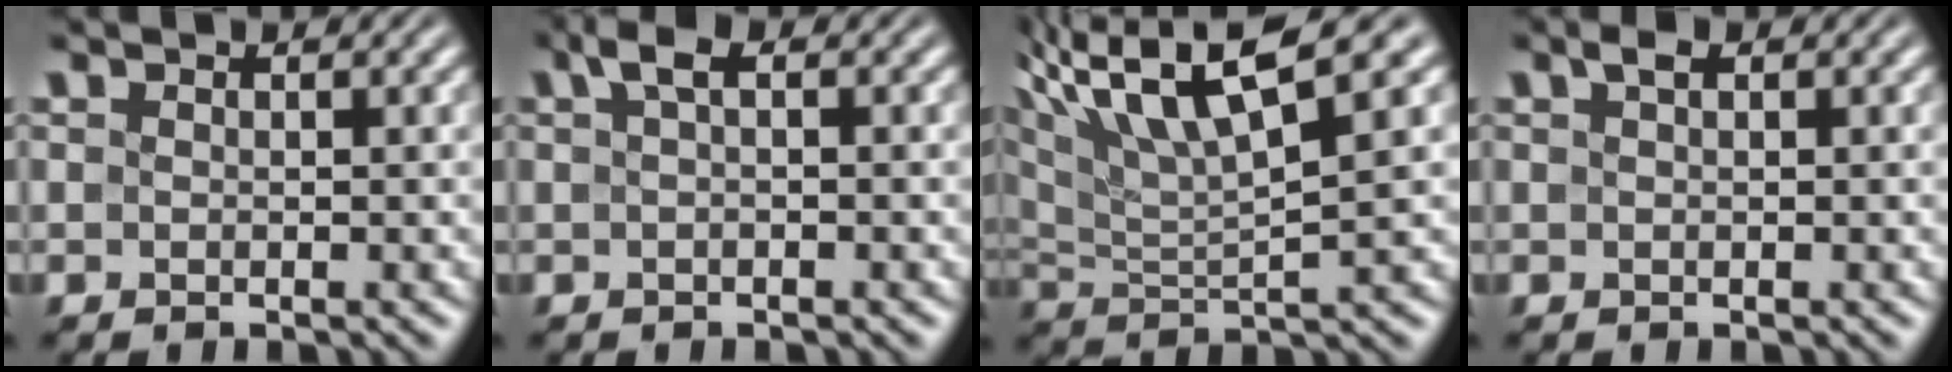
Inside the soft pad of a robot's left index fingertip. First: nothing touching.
{"total": 1.7, "force": [0.5, 0.5, 1.5], "torque": [-0.030, 0.010, 0.007]}
{"total": 9.1, "force": [5.7, 1.7, 6.9], "torque": [-0.128, 0.024, 0.102]}
{"total": 0.9, "force": [0.5, 0.3, 0.7], "torque": [-0.015, 0.005, 0.009]}